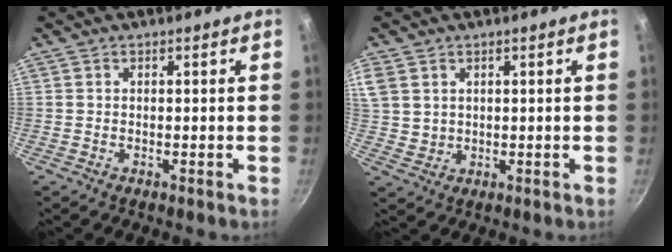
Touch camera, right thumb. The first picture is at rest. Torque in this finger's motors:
{"motor_torque": [-0.64, 0.77, -0.18, 0.17, 0.05]}